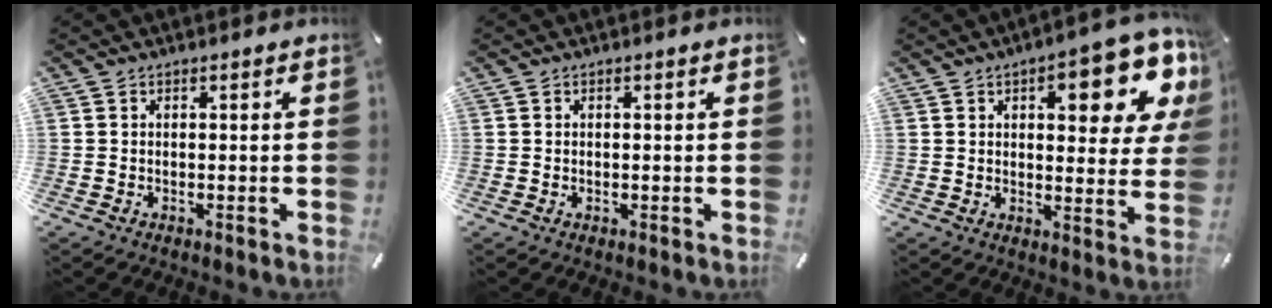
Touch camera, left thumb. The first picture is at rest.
{"total": 0.0}
{"total": 15.7, "force": [7.3, 6.3, 12.4], "torque": [-0.151, -0.033, 0.113]}